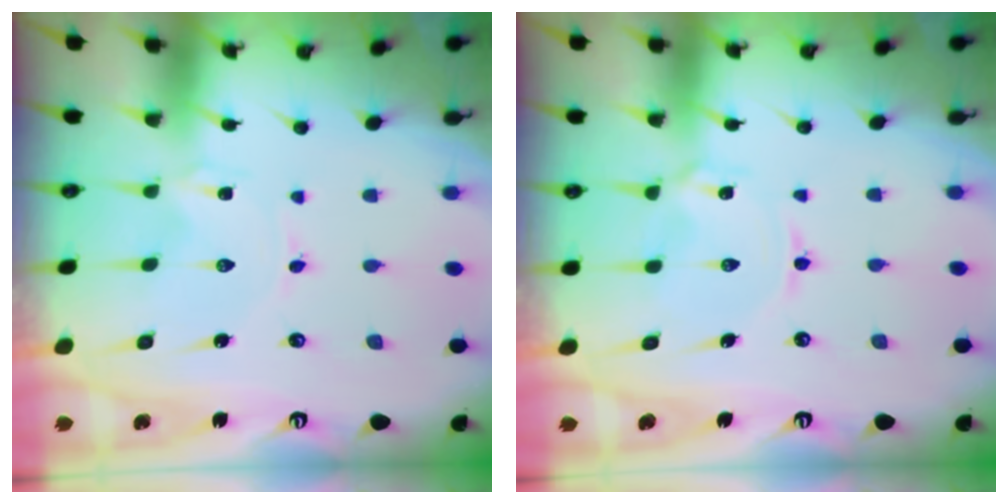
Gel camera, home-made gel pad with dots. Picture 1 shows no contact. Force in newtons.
{"total": 2.4, "press": 2.4, "slide": 0.3}